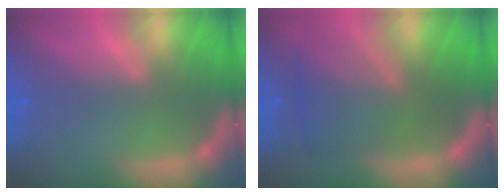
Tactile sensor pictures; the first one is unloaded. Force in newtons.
{"total": 7.0}